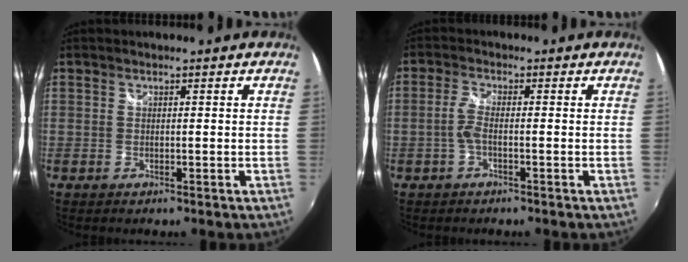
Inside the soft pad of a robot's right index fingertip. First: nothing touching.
{"total": 2.6, "force": [-0.9, 0.4, 2.4], "torque": [-0.056, 0.003, -0.021]}